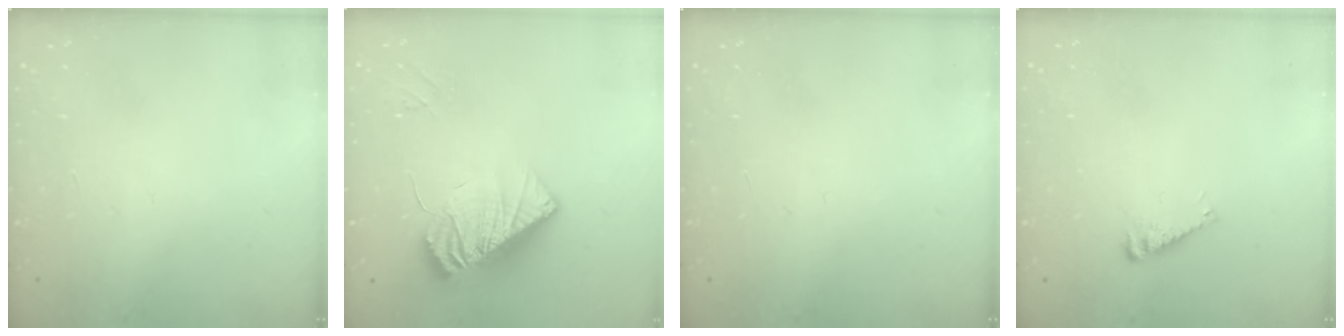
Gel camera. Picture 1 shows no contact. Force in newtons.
{"total": 12.8, "press": 12.4, "slide": 3.5}
{"total": 0.0}
{"total": 4.8, "press": 4.7, "slide": 0.5}